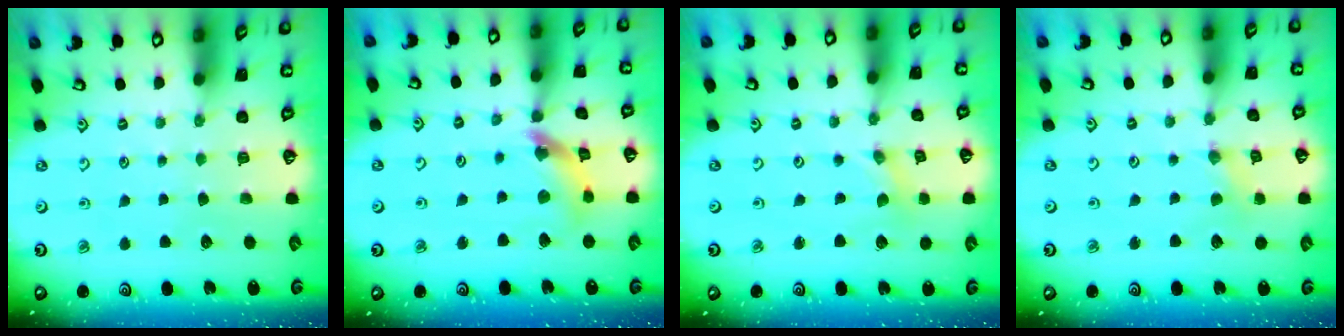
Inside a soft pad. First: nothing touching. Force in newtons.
{"total": 11.4, "press": 11.3, "slide": 1.3}
{"total": 0.0}
{"total": 1.8, "press": 1.8, "slide": 0.4}